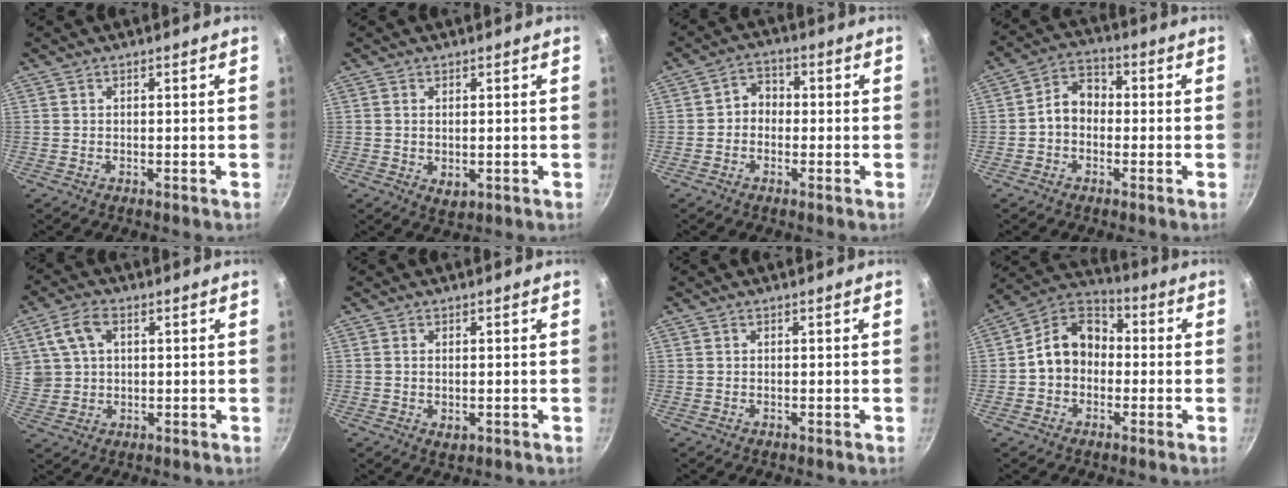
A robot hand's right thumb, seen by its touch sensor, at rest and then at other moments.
{"total": 3.4, "force": [0.0, 2.1, 2.6], "torque": [-0.040, -0.009, 0.007]}
{"total": 4.3, "force": [-0.6, 3.5, 2.3], "torque": [-0.012, 0.017, -0.022]}
{"total": 6.3, "force": [-0.9, 4.8, 3.9], "torque": [-0.039, 0.028, -0.031]}
{"total": 8.2, "force": [2.8, 5.8, 5.1], "torque": [-0.087, -0.003, 0.057]}
{"total": 2.0, "force": [-0.1, 1.1, 1.6], "torque": [-0.025, -0.004, 0.002]}
{"total": 0.0}
{"total": 10.3, "force": [-0.7, 8.1, 6.4], "torque": [-0.072, 0.037, -0.035]}